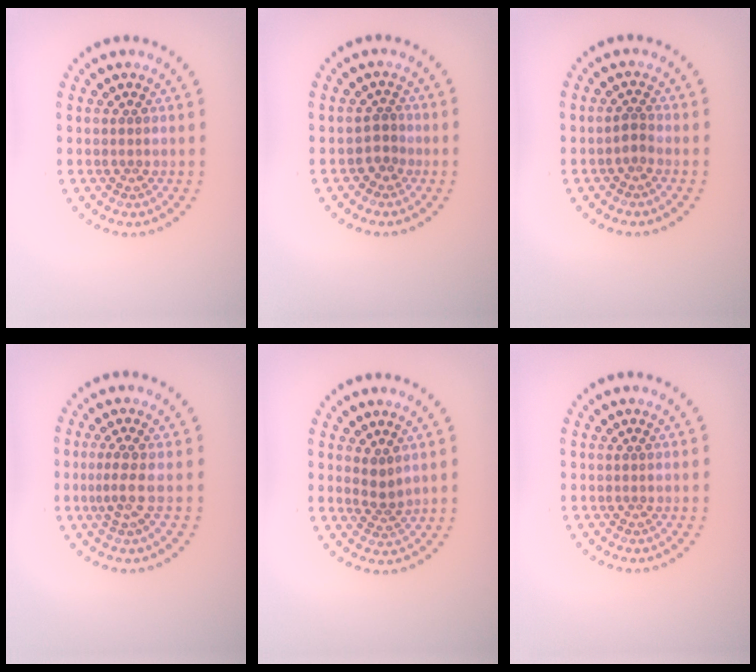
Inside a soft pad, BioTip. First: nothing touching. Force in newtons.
{"total": 1.6, "press": 1.3, "slide": 0.9}
{"total": 1.1, "press": 0.9, "slide": 0.7}
{"total": 2.1, "press": 1.4, "slide": 1.6}
{"total": 1.6, "press": 1.2, "slide": 1.0}
{"total": 0.0}